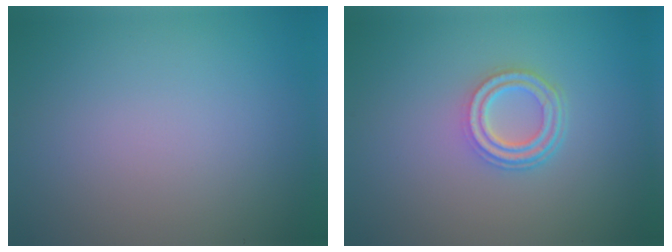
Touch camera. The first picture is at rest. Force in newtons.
{"total": 3.5, "press": 2.7, "slide": 2.3}